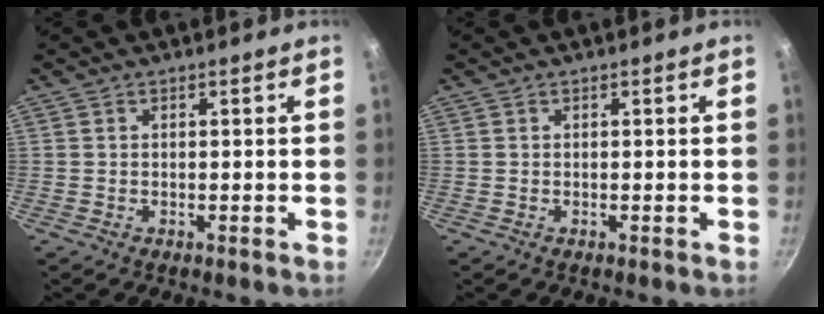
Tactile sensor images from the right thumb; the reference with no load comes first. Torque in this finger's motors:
{"motor_torque": [0.00, 0.00, 0.07, 0.00, 0.01]}